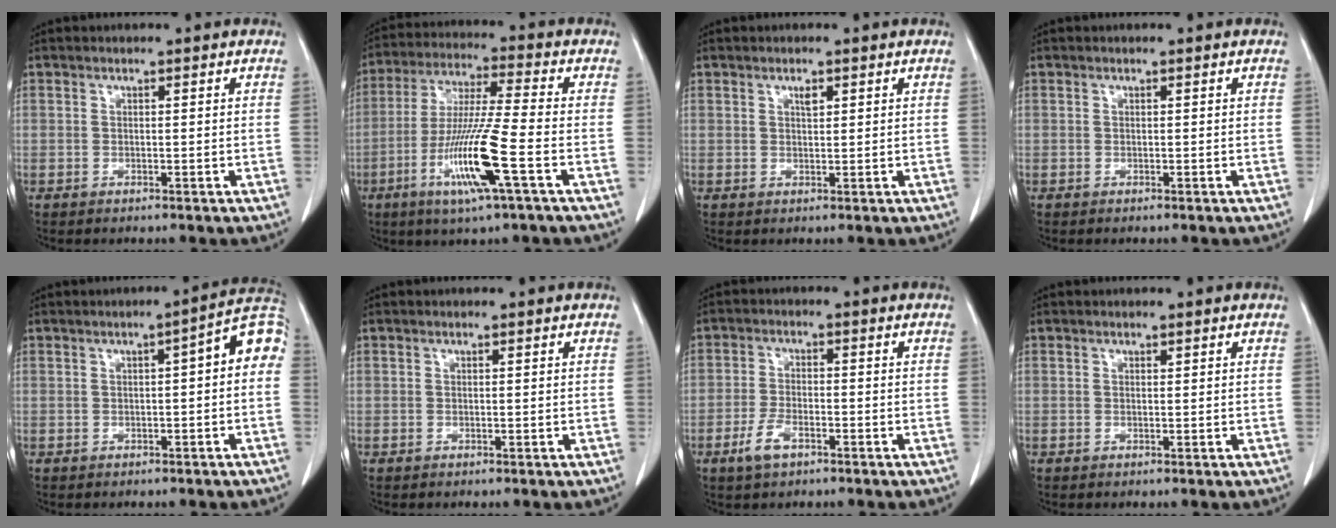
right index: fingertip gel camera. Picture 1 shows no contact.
{"total": 13.4, "force": [-4.9, -0.4, 12.4], "torque": [-0.250, -0.019, -0.097]}
{"total": 1.2, "force": [0.7, 0.5, 0.9], "torque": [-0.015, -0.002, 0.011]}
{"total": 0.0}
{"total": 6.3, "force": [0.4, 1.3, 6.1], "torque": [-0.074, 0.028, -0.003]}
{"total": 0.0}
{"total": 4.2, "force": [-2.4, 1.7, 3.0], "torque": [-0.066, -0.002, -0.043]}
{"total": 0.0}